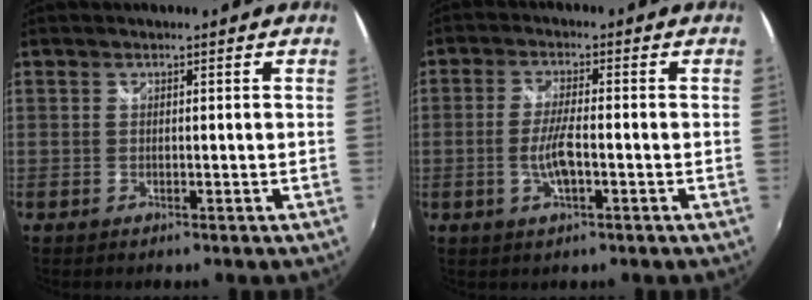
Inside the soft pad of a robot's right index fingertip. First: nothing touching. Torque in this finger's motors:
{"motor_torque": [-0.06, 0.08, 0.10, 0.01]}